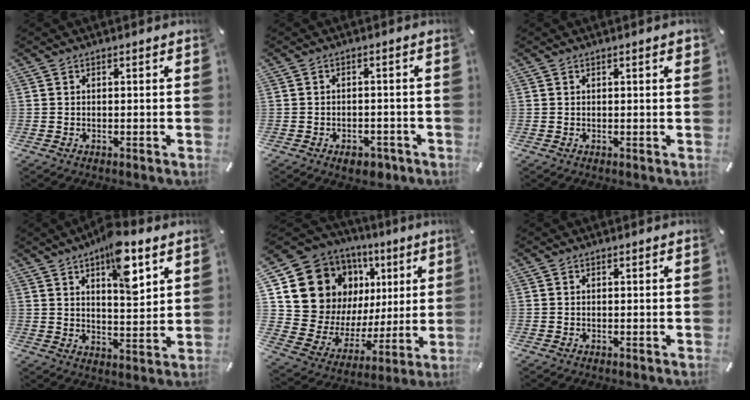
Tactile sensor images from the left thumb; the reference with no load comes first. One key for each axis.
{"total": 3.7, "fx": -2.3, "fy": 2.2, "fz": 2.0, "tx": -0.027, "ty": 0.012, "tz": -0.039}
{"total": 1.1, "fx": 0.5, "fy": 0.1, "fz": 1.0, "tx": -0.018, "ty": 0.002, "tz": 0.007}
{"total": 11.7, "fx": 7.1, "fy": 4.4, "fz": 8.1, "tx": -0.111, "ty": -0.037, "tz": 0.117}
{"total": 17.1, "fx": 7.4, "fy": 13.8, "fz": 6.8, "tx": -0.115, "ty": -0.059, "tz": 0.155}
{"total": 0.0}